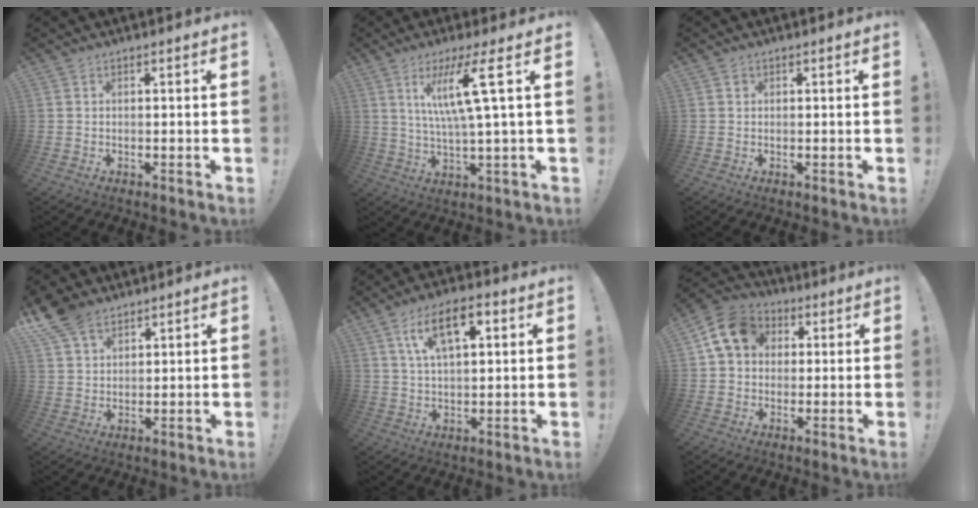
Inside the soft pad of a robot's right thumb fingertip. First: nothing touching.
{"total": 13.1, "force": [4.2, 0.0, 12.4], "torque": [-0.226, -0.006, 0.050]}
{"total": 0.8, "force": [0.3, 0.7, 0.2], "torque": [-0.001, 0.003, 0.005]}
{"total": 8.6, "force": [6.3, 4.7, 3.5], "torque": [-0.075, -0.026, 0.125]}
{"total": 11.6, "force": [4.6, 5.4, 9.3], "torque": [-0.157, 0.005, 0.081]}
{"total": 11.9, "force": [3.6, 9.5, 6.2], "torque": [-0.100, 0.005, 0.077]}